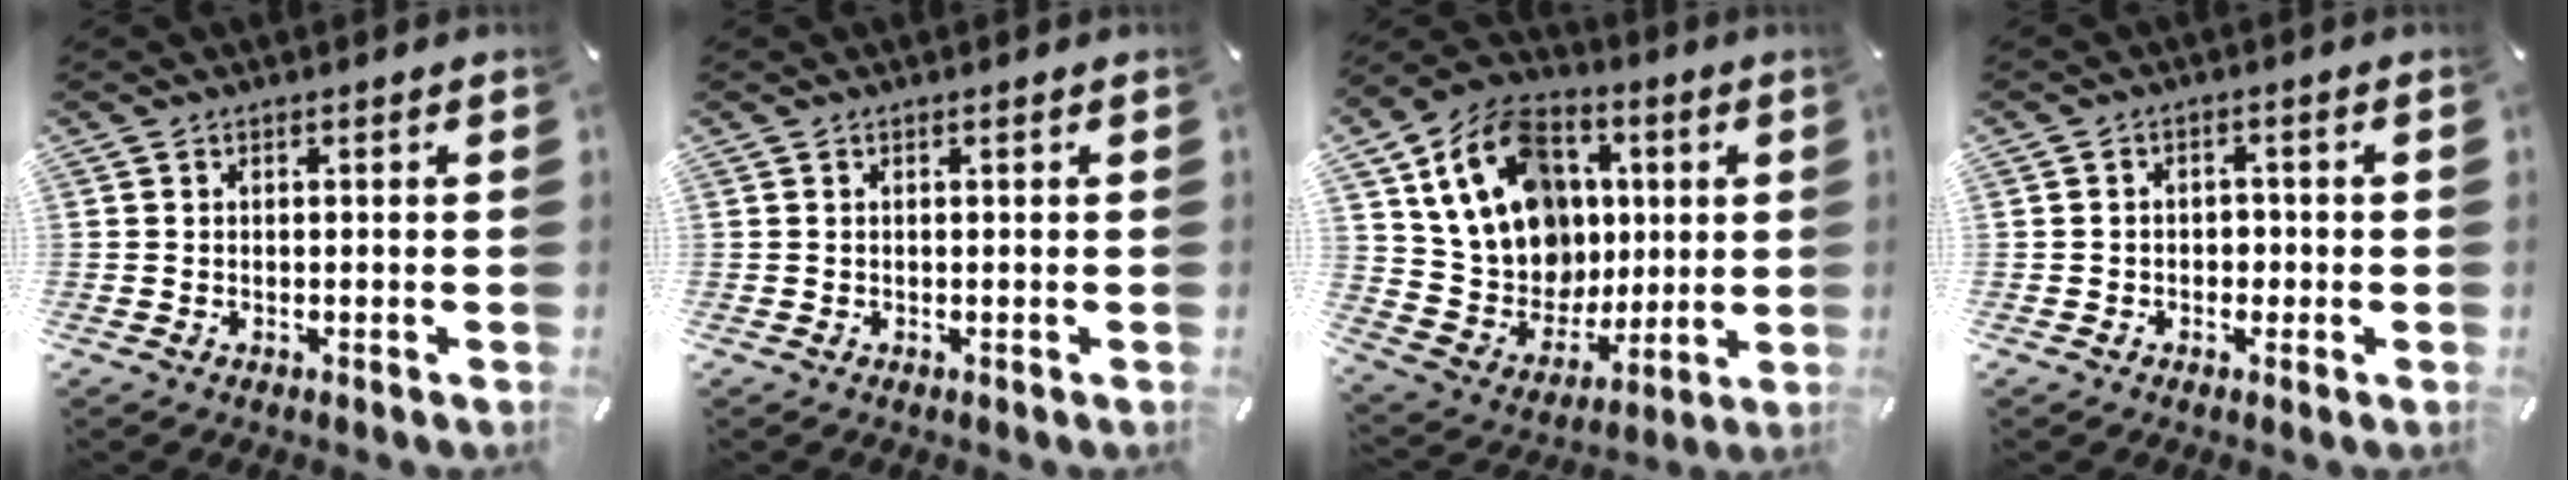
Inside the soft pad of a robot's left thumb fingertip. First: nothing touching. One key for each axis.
{"total": 0.0}
{"total": 19.3, "fx": 5.5, "fy": 15.9, "fz": 9.5, "tx": -0.169, "ty": -0.030, "tz": 0.115}
{"total": 2.7, "fx": -0.7, "fy": 2.3, "fz": 1.3, "tx": -0.025, "ty": 0.006, "tz": -0.017}